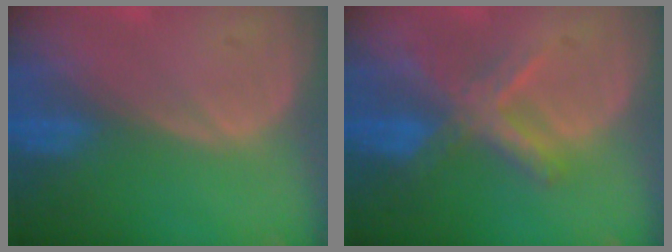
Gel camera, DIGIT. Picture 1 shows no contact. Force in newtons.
{"total": 7.1, "press": 6.0, "slide": 3.8}